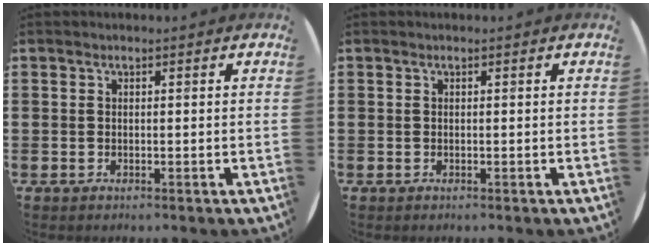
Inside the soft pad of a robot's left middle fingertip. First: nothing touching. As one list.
[{"total": 0.0}]